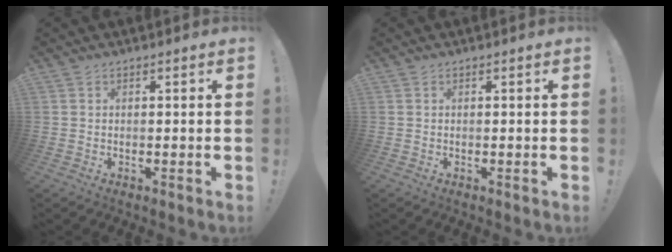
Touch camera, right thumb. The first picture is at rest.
{"total": 0.0}